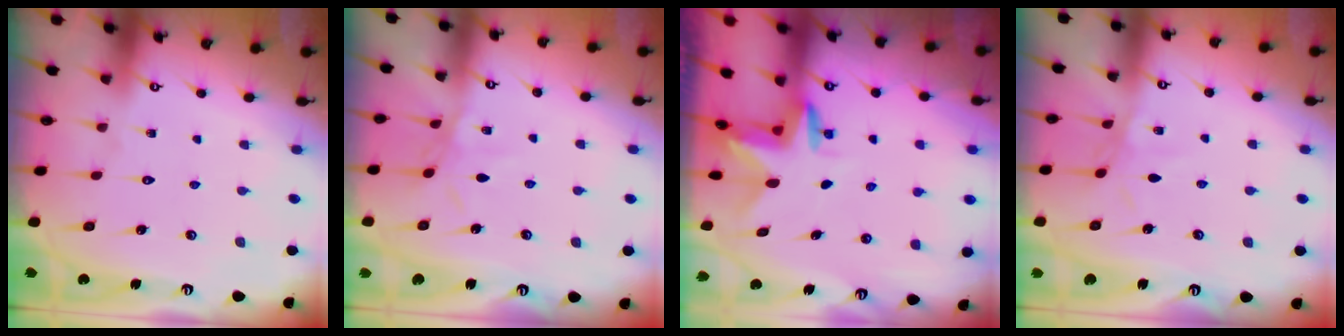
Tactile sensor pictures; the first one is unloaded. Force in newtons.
{"total": 4.0, "press": 3.9, "slide": 0.5}
{"total": 3.0, "press": 3.0, "slide": 0.1}
{"total": 2.8, "press": 2.8, "slide": 0.2}